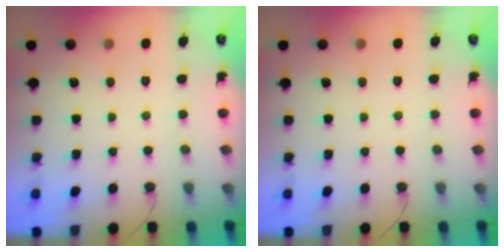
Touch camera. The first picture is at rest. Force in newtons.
{"total": 0.0}